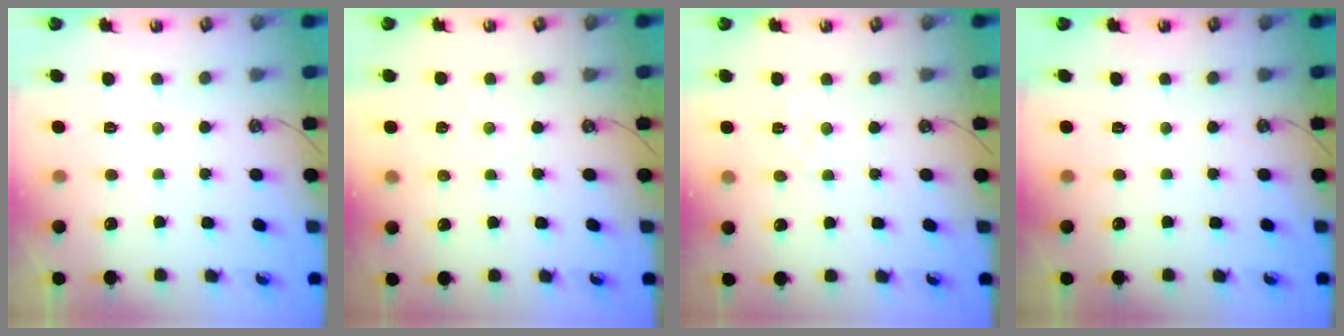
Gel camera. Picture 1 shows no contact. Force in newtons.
{"total": 1.1, "press": 1.1, "slide": 0.2}
{"total": 3.9, "press": 3.9, "slide": 0.4}
{"total": 0.0}